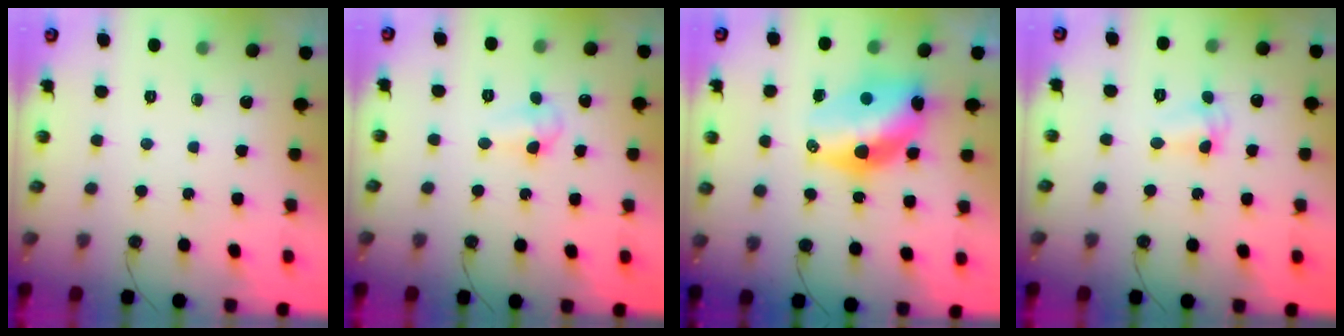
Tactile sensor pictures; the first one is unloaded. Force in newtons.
{"total": 4.7, "press": 4.6, "slide": 0.9}
{"total": 15.0, "press": 14.2, "slide": 4.6}
{"total": 3.2, "press": 3.2, "slide": 0.2}